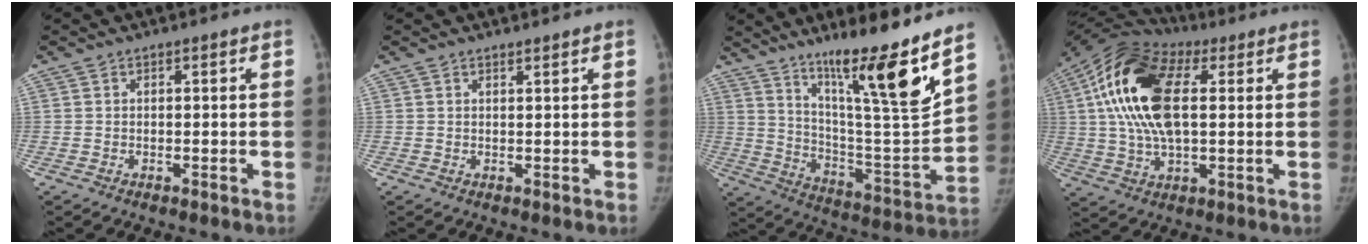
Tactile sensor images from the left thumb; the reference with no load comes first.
{"total": 0.8, "force": [0.7, 0.0, 0.3], "torque": [-0.004, -0.006, 0.014]}
{"total": 21.3, "force": [14.4, 1.4, 15.6], "torque": [-0.217, -0.086, 0.248]}
{"total": 19.2, "force": [3.9, 9.8, 16.0], "torque": [-0.318, 0.020, 0.059]}